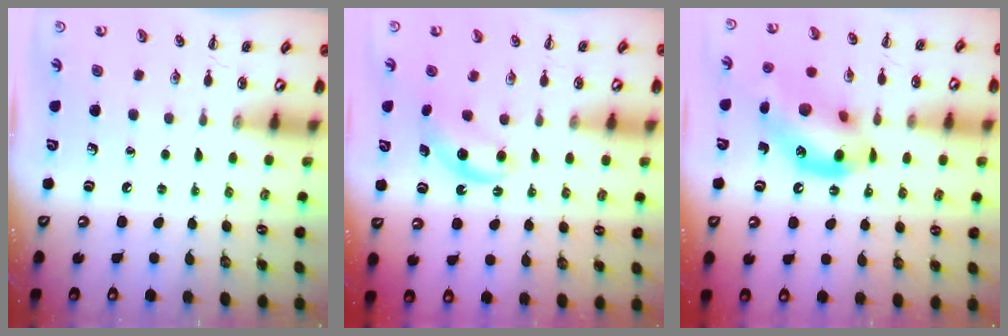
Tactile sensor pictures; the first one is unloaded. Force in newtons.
{"total": 5.6, "press": 5.4, "slide": 1.5}
{"total": 14.8, "press": 14.6, "slide": 2.4}